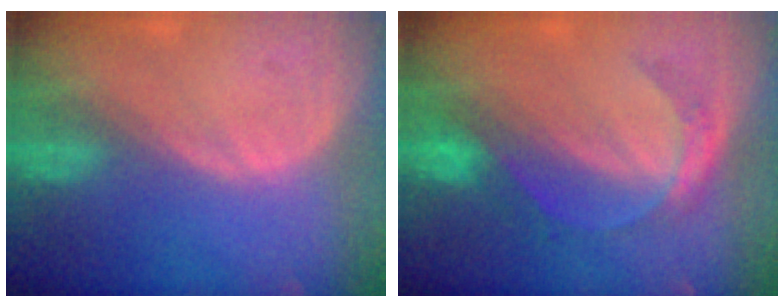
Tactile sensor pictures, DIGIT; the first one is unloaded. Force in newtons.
{"total": 4.7, "press": 4.7, "slide": 0.7}